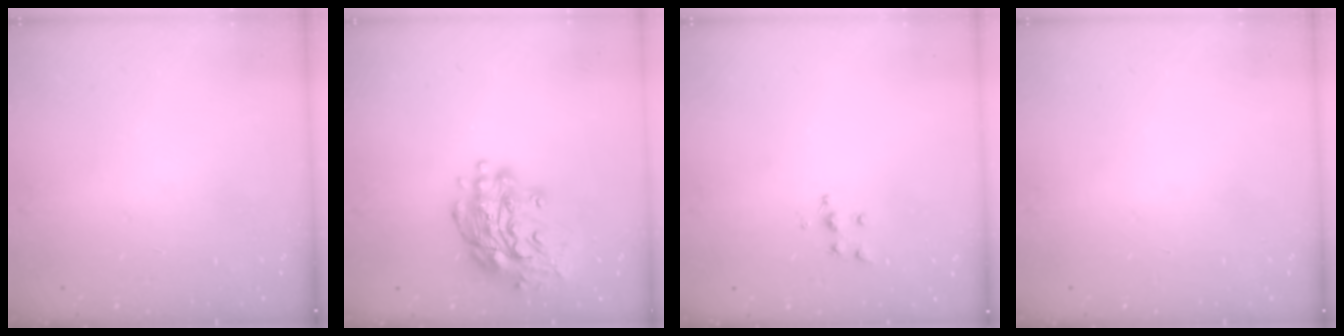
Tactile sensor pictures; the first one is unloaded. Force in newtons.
{"total": 16.6, "press": 16.6, "slide": 1.6}
{"total": 6.1, "press": 6.1, "slide": 0.5}
{"total": 0.0}